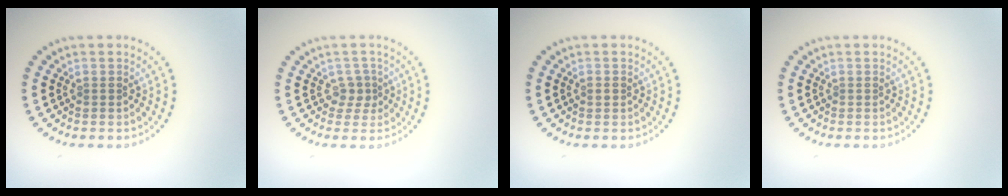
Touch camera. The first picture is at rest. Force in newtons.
{"total": 1.5, "press": 1.2, "slide": 1.0}
{"total": 0.7, "press": 0.7, "slide": 0.2}
{"total": 0.0}